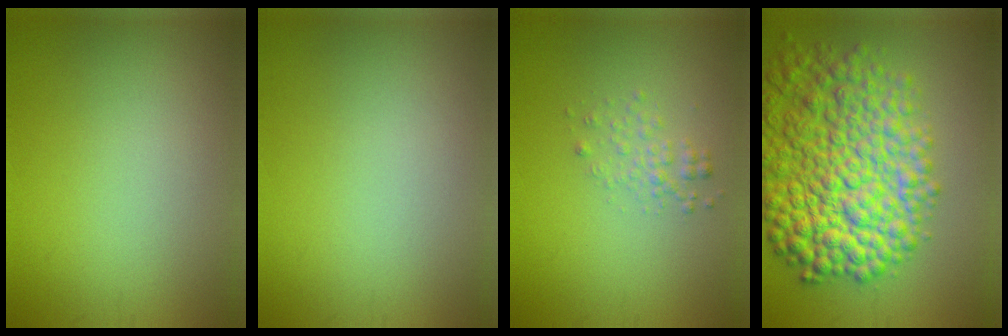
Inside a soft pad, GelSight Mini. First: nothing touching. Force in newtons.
{"total": 0.0}
{"total": 1.4, "press": 1.4, "slide": 0.1}
{"total": 11.4, "press": 11.4, "slide": 0.3}